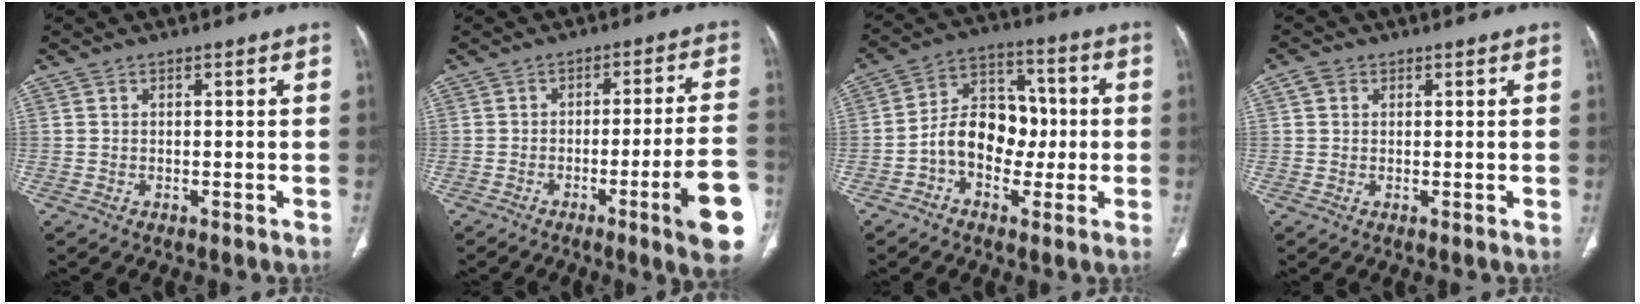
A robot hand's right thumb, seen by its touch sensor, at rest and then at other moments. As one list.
[{"total": 13.1, "force": [-5.1, 0.5, 12.1], "torque": [-0.156, 0.015, -0.070]}, {"total": 11.9, "force": [-1.8, 8.7, 7.9], "torque": [-0.095, 0.042, -0.041]}, {"total": 2.1, "force": [0.8, 1.8, 0.9], "torque": [-0.011, 0.003, 0.011]}]